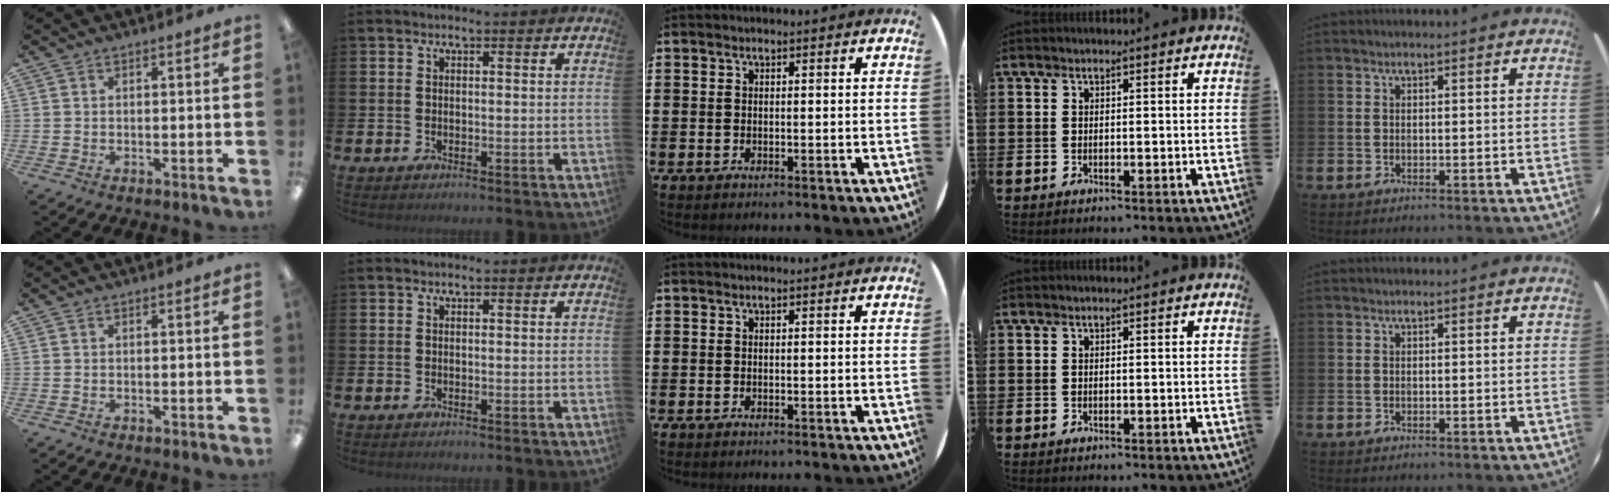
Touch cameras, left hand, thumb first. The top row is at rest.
{}